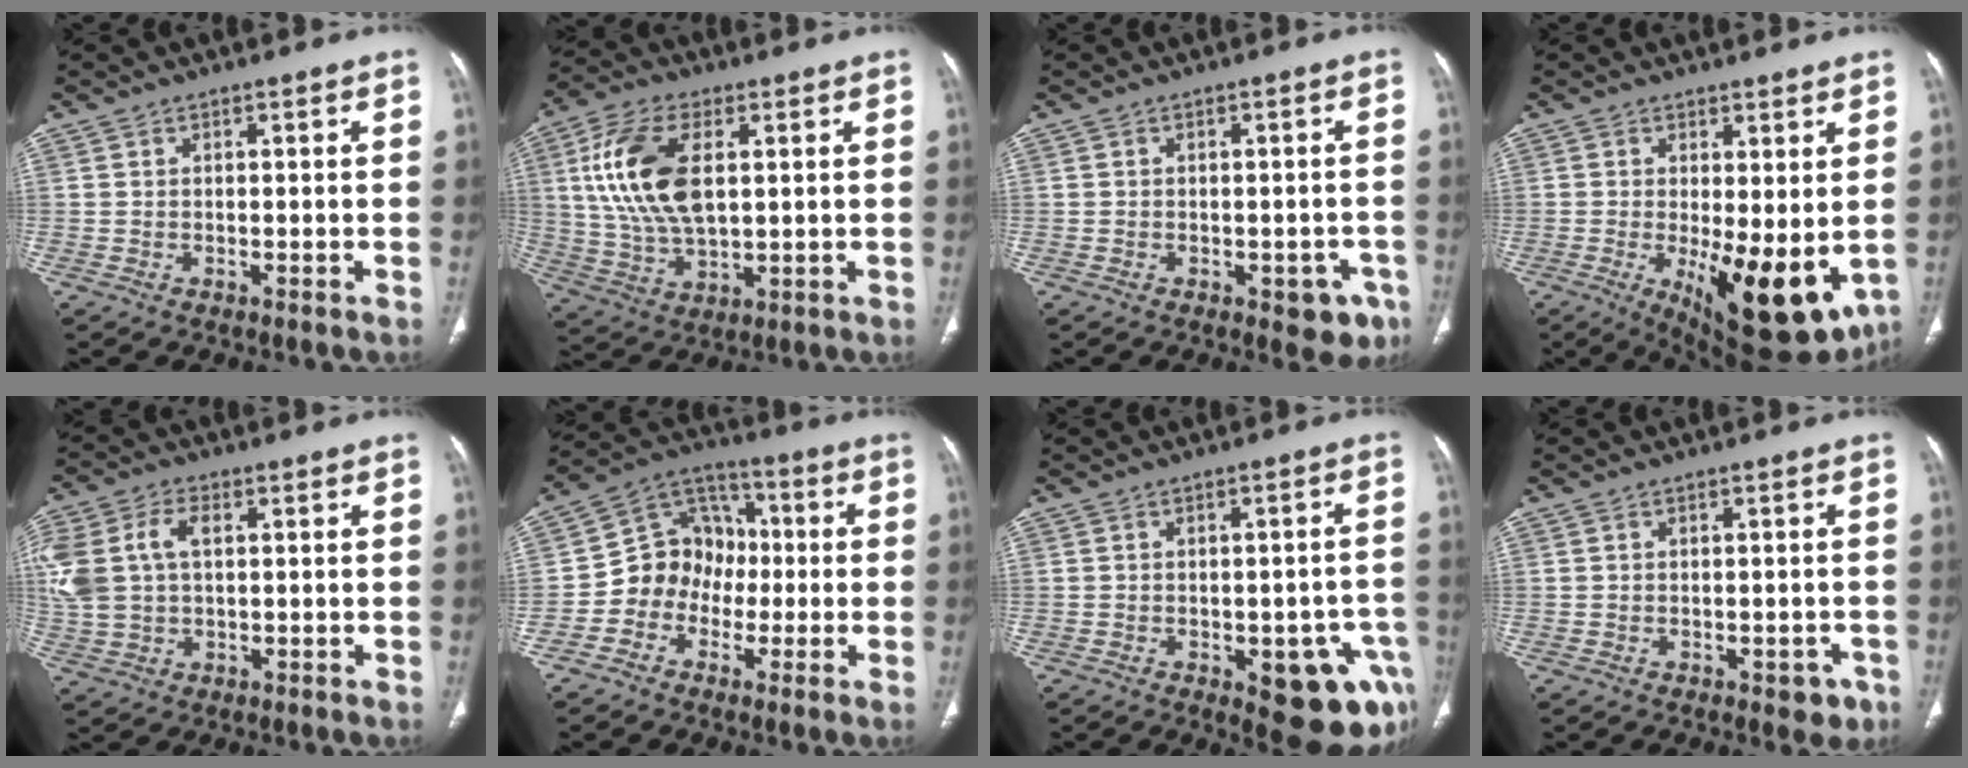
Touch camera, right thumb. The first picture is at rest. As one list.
[{"total": 15.7, "force": [3.3, 8.5, 12.8], "torque": [-0.252, -0.002, 0.065]}, {"total": 5.8, "force": [-2.8, 3.2, 4.0], "torque": [-0.019, 0.009, -0.028]}, {"total": 14.9, "force": [-2.5, 5.8, 13.6], "torque": [-0.192, -0.033, -0.018]}, {"total": 12.3, "force": [2.2, 8.1, 9.0], "torque": [-0.222, 0.019, 0.047]}, {"total": 11.2, "force": [-2.3, 9.9, 4.6], "torque": [-0.031, 0.043, -0.054]}, {"total": 14.8, "force": [-5.6, 6.5, 12.1], "torque": [-0.097, 0.026, -0.050]}, {"total": 3.6, "force": [-1.8, 2.1, 2.3], "torque": [-0.007, 0.007, -0.019]}]